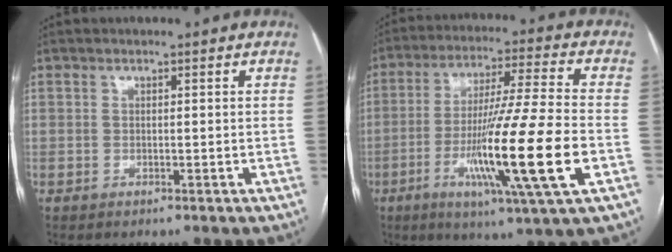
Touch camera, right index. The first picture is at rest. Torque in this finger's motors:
{"motor_torque": [1.88, -0.26, 1.06, 0.21]}